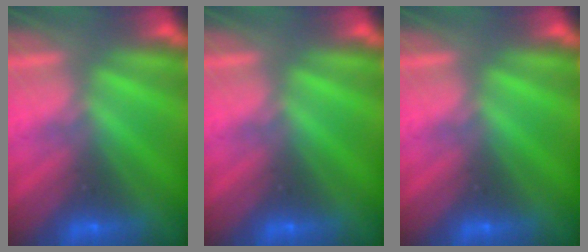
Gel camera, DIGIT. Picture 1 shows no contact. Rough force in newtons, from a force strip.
{"total": 0.0}
{"total": 0.0}